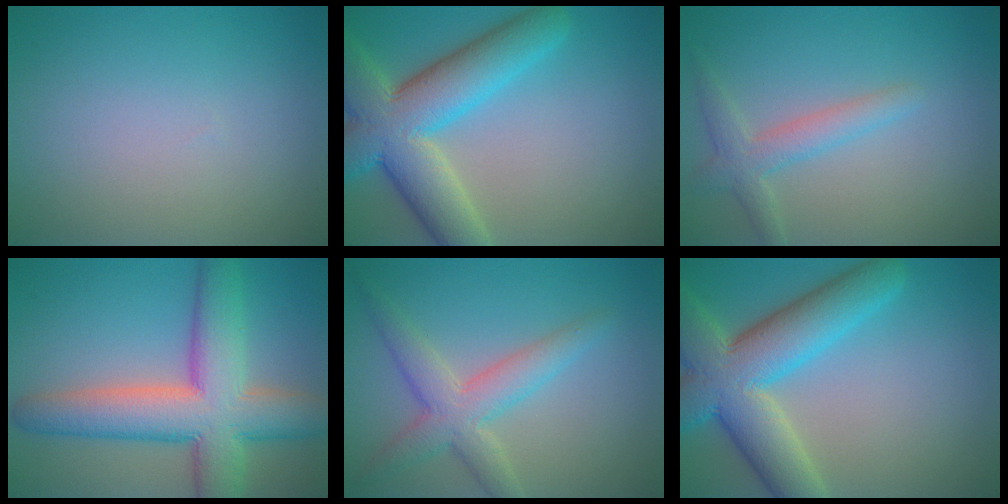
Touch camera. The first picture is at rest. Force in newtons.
{"total": 9.8, "press": 9.7, "slide": 0.8}
{"total": 2.7, "press": 2.7, "slide": 0.3}
{"total": 10.0, "press": 10.0, "slide": 0.5}
{"total": 4.5, "press": 4.5, "slide": 0.2}
{"total": 9.8, "press": 9.7, "slide": 0.8}